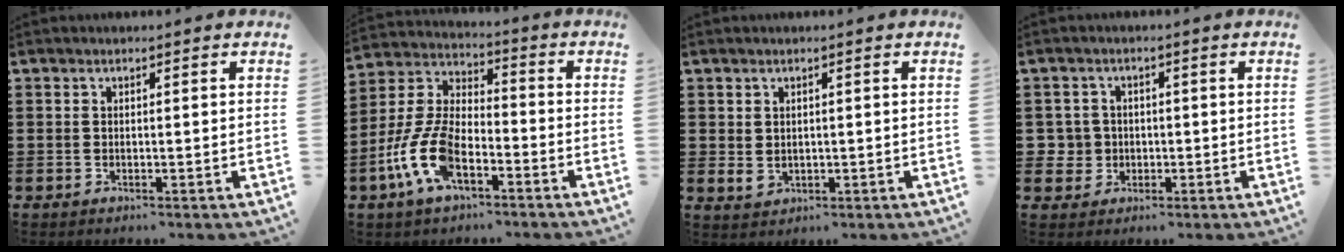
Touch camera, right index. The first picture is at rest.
{"total": 10.8, "force": [-5.0, 5.3, 8.0], "torque": [-0.209, -0.006, -0.103]}
{"total": 1.7, "force": [0.5, 1.3, 1.0], "torque": [-0.021, 0.001, 0.011]}
{"total": 3.4, "force": [-0.5, 3.3, 0.5], "torque": [-0.033, 0.005, -0.014]}